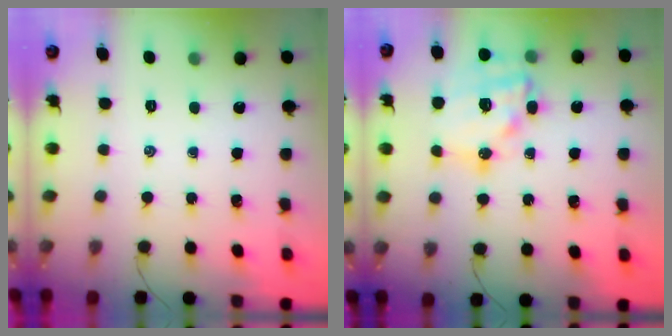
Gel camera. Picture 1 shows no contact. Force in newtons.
{"total": 17.6, "press": 17.2, "slide": 3.7}